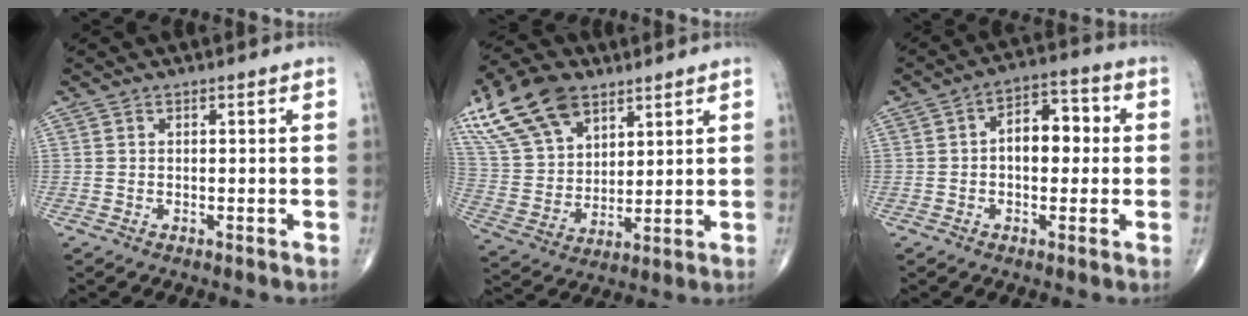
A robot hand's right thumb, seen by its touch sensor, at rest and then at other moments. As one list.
[{"total": 18.0, "force": [10.6, 10.3, 10.1], "torque": [-0.187, -0.020, 0.206]}, {"total": 8.2, "force": [0.3, 5.1, 6.4], "torque": [-0.069, 0.026, -0.006]}]